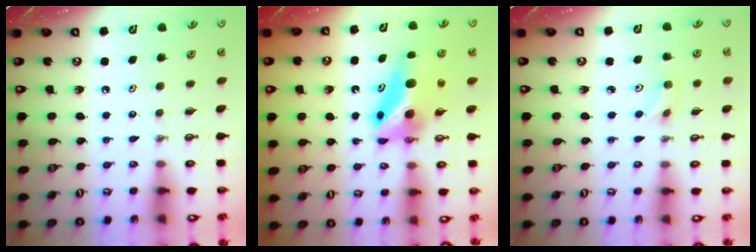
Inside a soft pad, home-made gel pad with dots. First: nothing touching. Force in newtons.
{"total": 7.1, "press": 7.0, "slide": 0.8}
{"total": 3.6, "press": 3.5, "slide": 0.7}